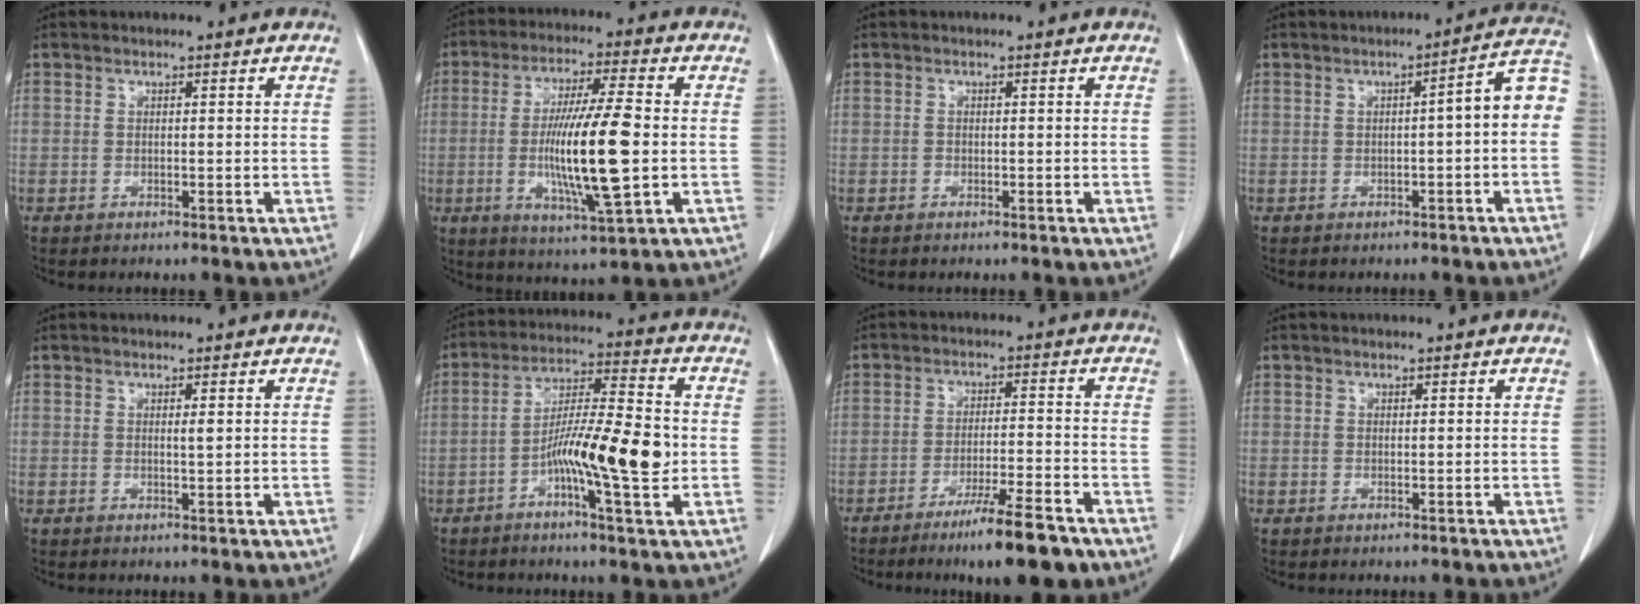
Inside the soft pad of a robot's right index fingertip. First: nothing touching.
{"total": 14.4, "force": [-1.5, 1.2, 14.3], "torque": [-0.266, -0.012, -0.026]}
{"total": 0.0}
{"total": 6.4, "force": [-0.5, 0.9, 6.3], "torque": [-0.074, 0.028, -0.012]}
{"total": 0.7, "force": [0.2, 0.0, 0.7], "torque": [-0.016, -0.002, 0.004]}
{"total": 12.6, "force": [-2.9, 1.2, 12.2], "torque": [-0.216, 0.005, -0.054]}
{"total": 10.2, "force": [-7.2, 0.6, 7.1], "torque": [-0.109, -0.020, -0.115]}
{"total": 0.7, "force": [-0.3, 0.6, -0.1], "torque": [0.003, 0.007, -0.006]}